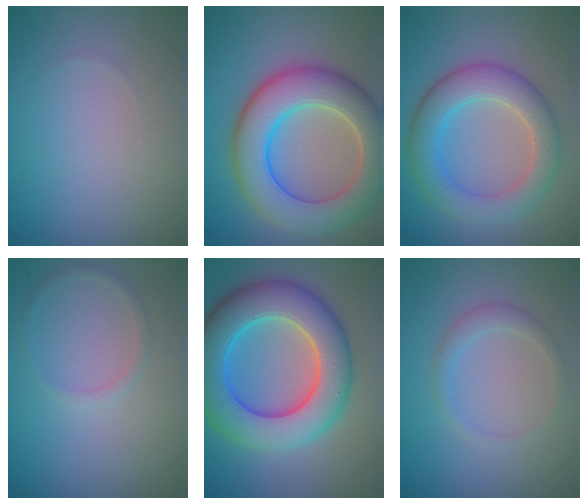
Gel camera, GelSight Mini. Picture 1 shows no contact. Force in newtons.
{"total": 9.3, "press": 9.3, "slide": 0.6}
{"total": 5.7, "press": 5.7, "slide": 0.1}
{"total": 1.0, "press": 1.0, "slide": 0.0}
{"total": 10.8, "press": 10.7, "slide": 0.7}
{"total": 1.6, "press": 1.6, "slide": 0.0}